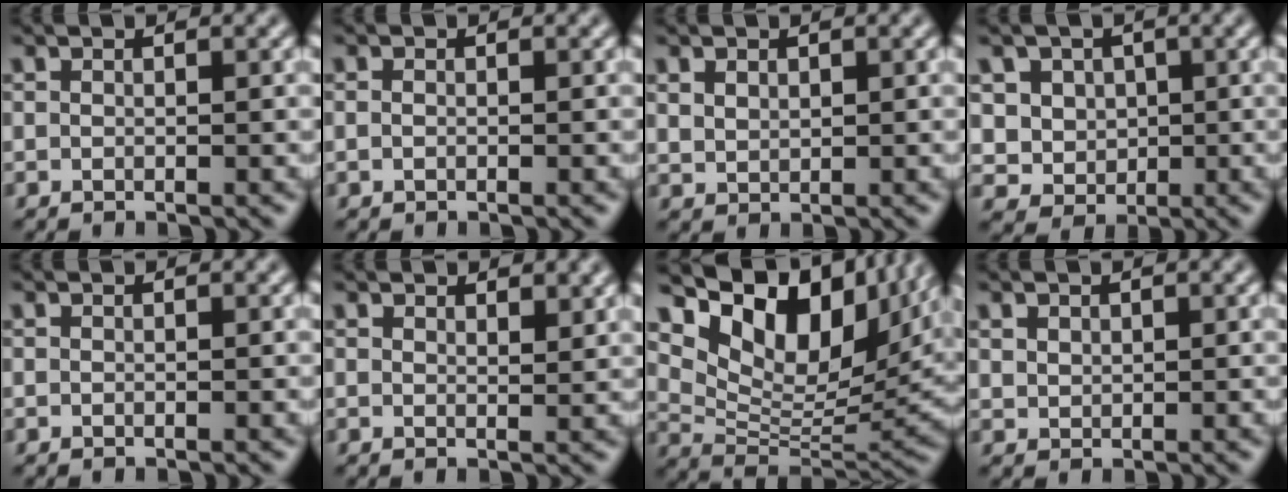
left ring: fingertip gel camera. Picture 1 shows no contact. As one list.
[{"total": 0.5, "force": [0.0, 0.4, 0.3], "torque": [-0.008, -0.001, 0.000]}, {"total": 1.4, "force": [0.9, 0.9, 0.6], "torque": [-0.014, -0.002, 0.021]}, {"total": 3.7, "force": [1.0, 3.4, 1.1], "torque": [-0.019, -0.007, 0.025]}, {"total": 0.0}, {"total": 1.9, "force": [1.6, 0.5, 0.8], "torque": [-0.010, -0.002, 0.029]}, {"total": 14.1, "force": [8.1, 7.0, 9.2], "torque": [-0.168, 0.016, 0.153]}, {"total": 1.2, "force": [0.8, 0.8, 0.3], "torque": [-0.007, -0.002, 0.020]}]